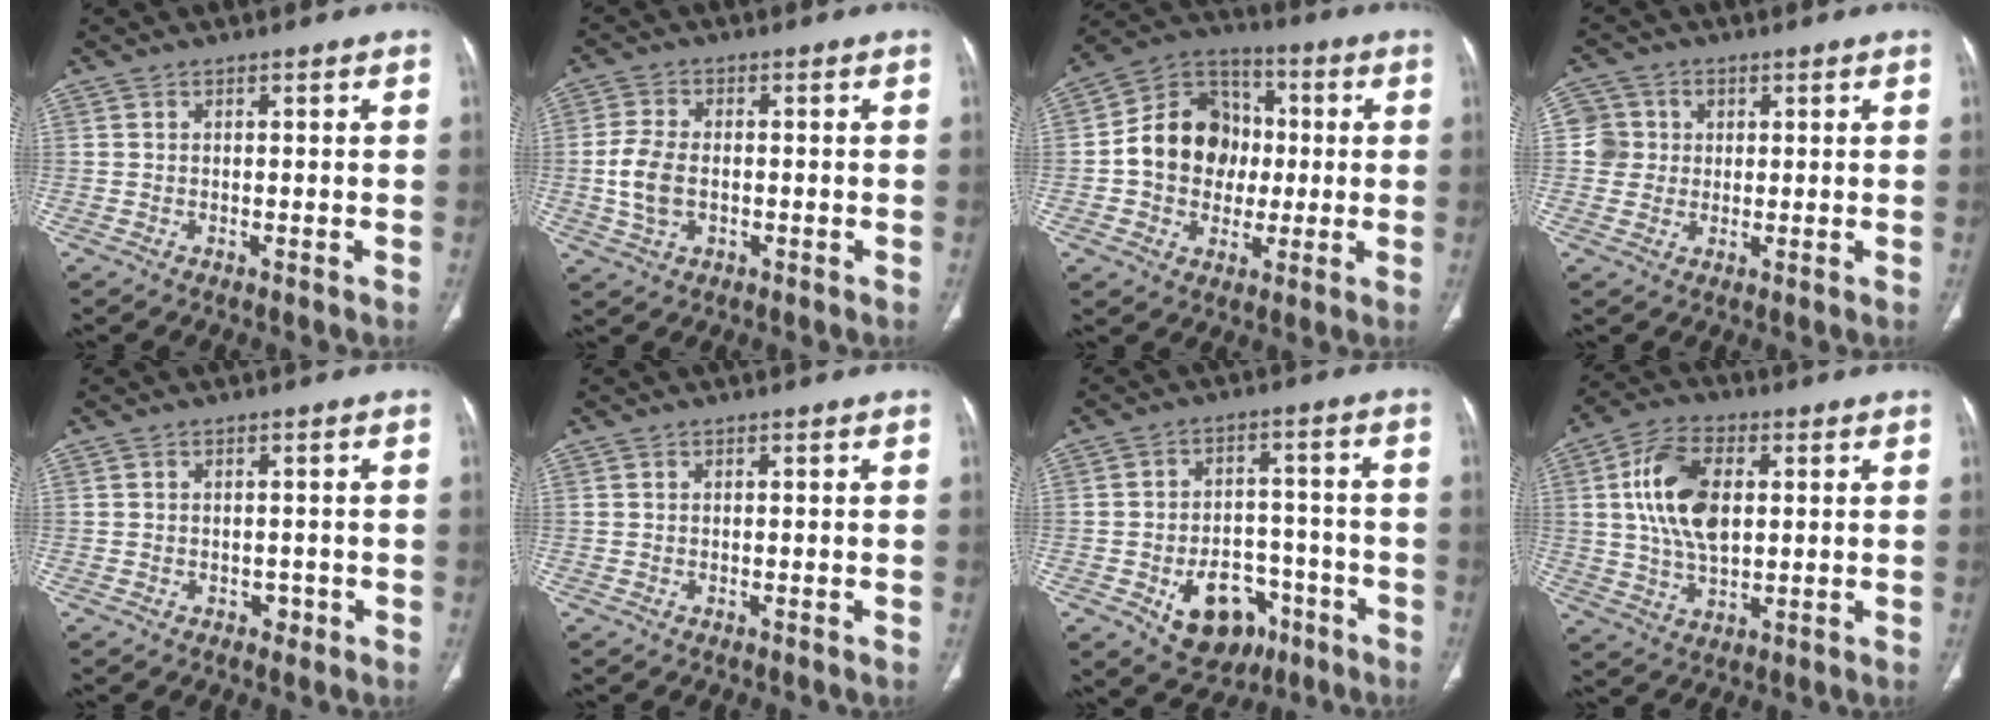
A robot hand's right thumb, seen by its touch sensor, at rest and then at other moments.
{"total": 6.8, "force": [-0.8, 4.4, 5.1], "torque": [-0.113, 0.006, -0.016]}
{"total": 15.6, "force": [-0.1, 12.9, 8.6], "torque": [-0.101, 0.029, -0.007]}
{"total": 5.2, "force": [0.8, 5.1, 0.6], "torque": [0.017, 0.005, 0.011]}
{"total": 1.5, "force": [-0.6, 1.2, 0.6], "torque": [0.000, 0.004, -0.007]}
{"total": 0.0}
{"total": 12.9, "force": [-5.7, 9.0, 7.2], "torque": [-0.067, 0.039, -0.072]}
{"total": 13.4, "force": [2.4, 7.7, 10.6], "torque": [-0.195, 0.004, 0.044]}